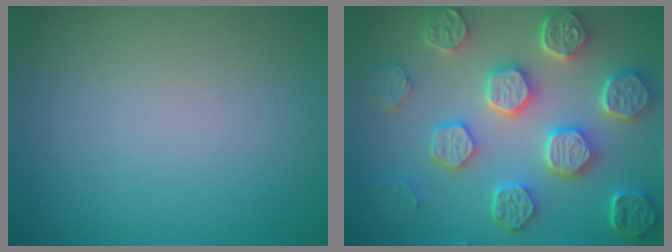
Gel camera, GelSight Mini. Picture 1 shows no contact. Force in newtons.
{"total": 8.1, "press": 6.5, "slide": 4.8}